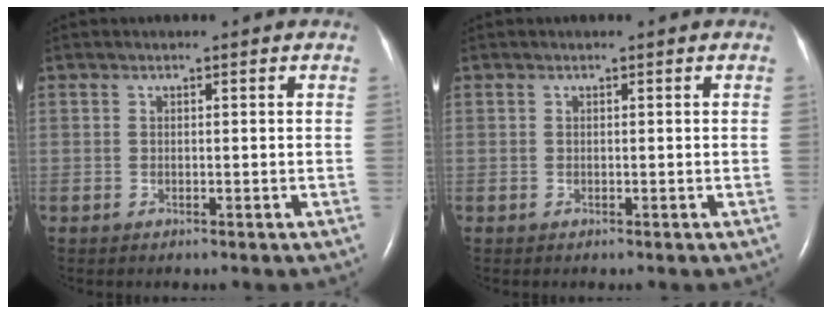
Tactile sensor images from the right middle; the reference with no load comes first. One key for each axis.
{"total": 0.0}